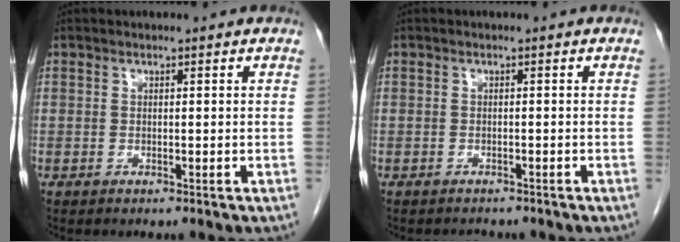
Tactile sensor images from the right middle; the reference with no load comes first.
{"total": 2.5, "force": [-2.2, 1.1, 0.4], "torque": [-0.009, -0.001, -0.027]}